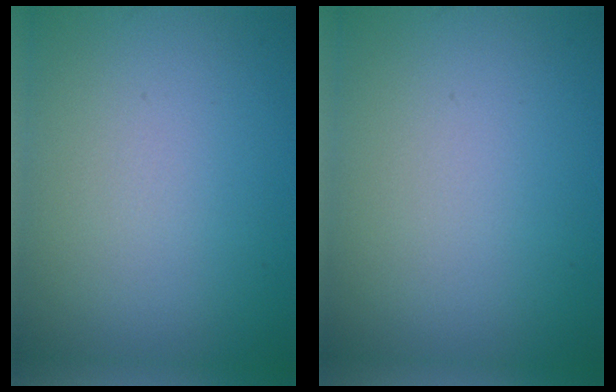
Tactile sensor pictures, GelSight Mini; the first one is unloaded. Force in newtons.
{"total": 0.0}